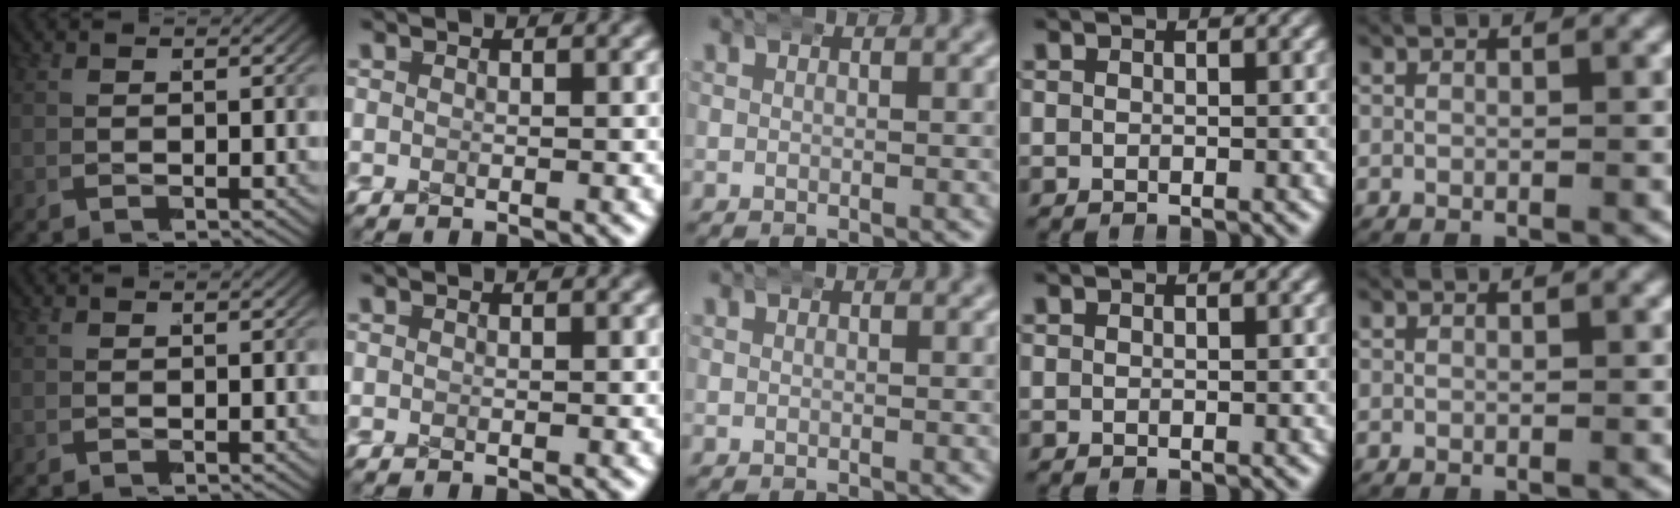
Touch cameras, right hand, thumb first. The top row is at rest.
{}